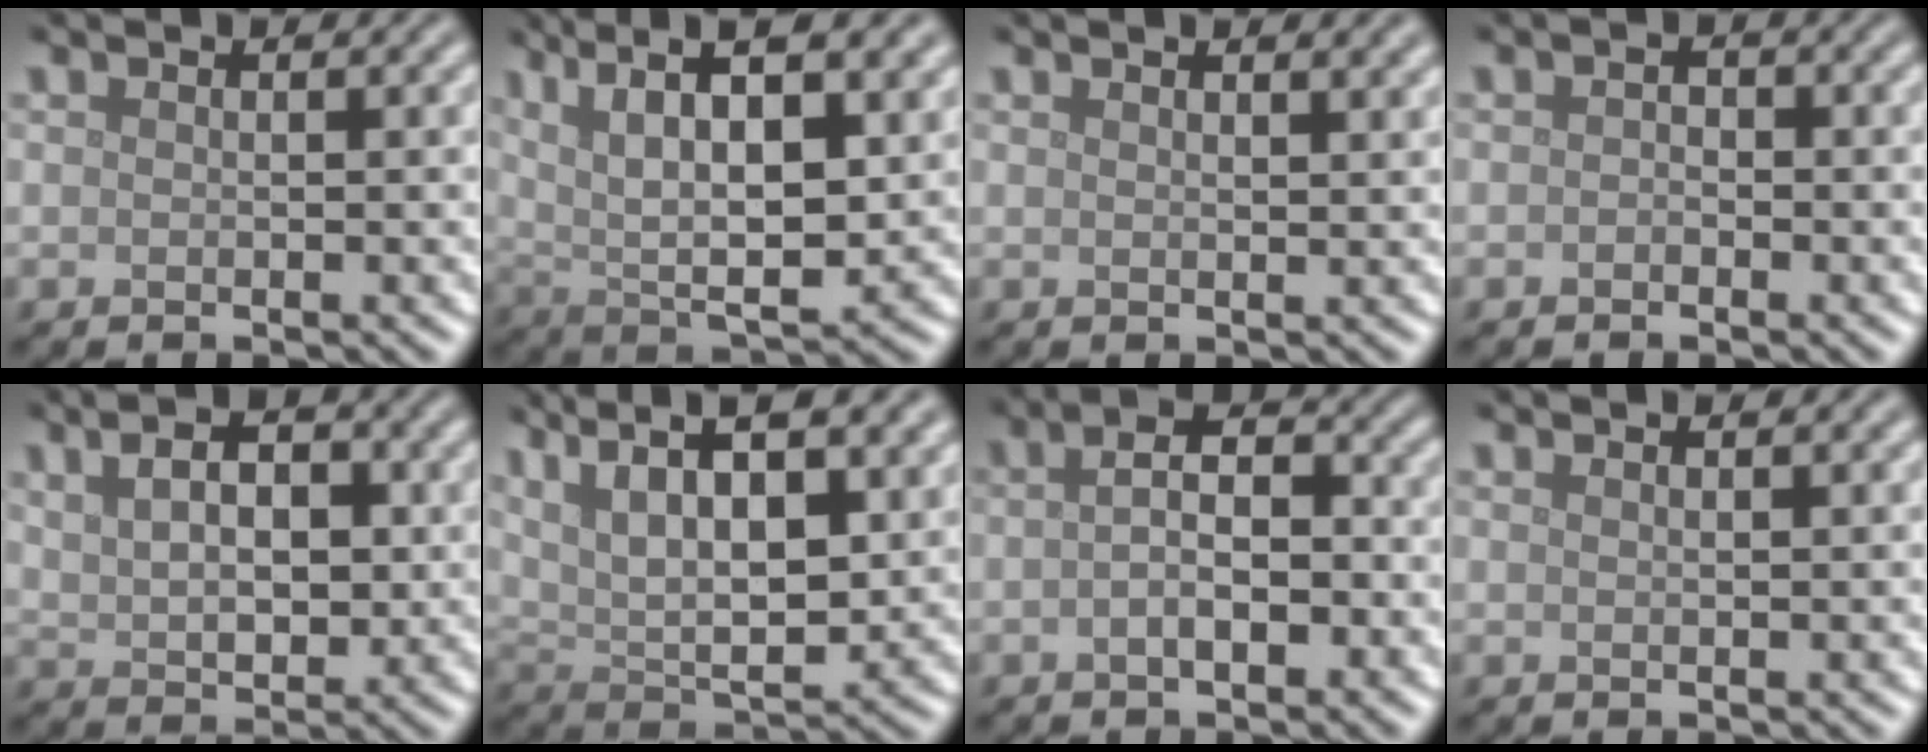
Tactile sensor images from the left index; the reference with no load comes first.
{"total": 11.5, "force": [5.1, 4.4, 9.4], "torque": [-0.174, 0.003, 0.088]}
{"total": 2.6, "force": [1.9, 0.9, 1.5], "torque": [-0.006, 0.013, 0.015]}
{"total": 0.8, "force": [-0.3, 0.7, 0.4], "torque": [-0.006, -0.002, -0.008]}
{"total": 6.4, "force": [2.2, 3.8, 4.7], "torque": [-0.074, 0.009, 0.032]}
{"total": 13.0, "force": [6.7, 5.3, 9.8], "torque": [-0.182, 0.016, 0.101]}
{"total": 4.2, "force": [-0.7, 1.9, 3.7], "torque": [-0.062, 0.003, -0.017]}
{"total": 1.8, "force": [1.4, 0.5, 0.9], "torque": [-0.007, 0.004, 0.009]}